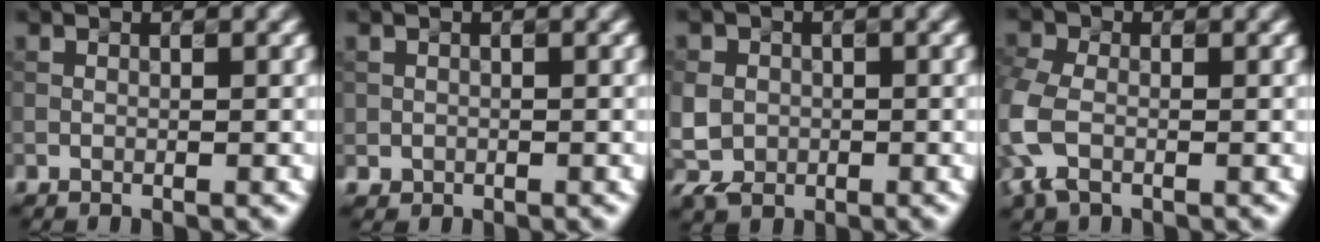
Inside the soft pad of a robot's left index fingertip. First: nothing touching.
{"total": 0.6, "force": [-0.1, 0.5, -0.3], "torque": [0.009, 0.000, 0.000]}
{"total": 3.6, "force": [-0.7, 3.2, 1.5], "torque": [-0.040, -0.001, -0.015]}
{"total": 5.6, "force": [-1.7, 3.7, 3.8], "torque": [-0.115, -0.006, -0.045]}